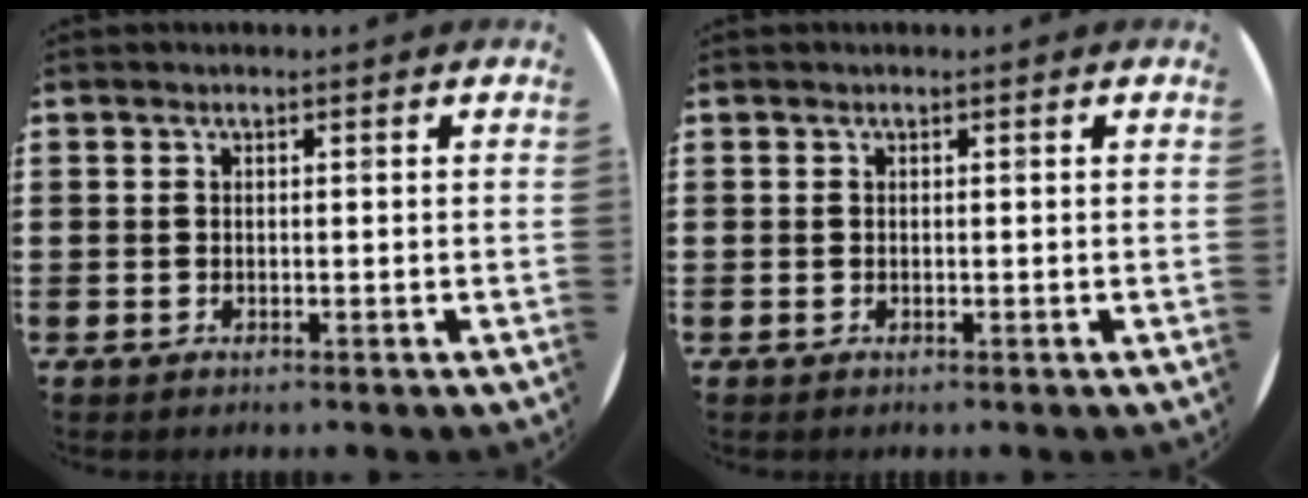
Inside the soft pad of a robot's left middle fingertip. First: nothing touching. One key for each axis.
{"total": 0.0}